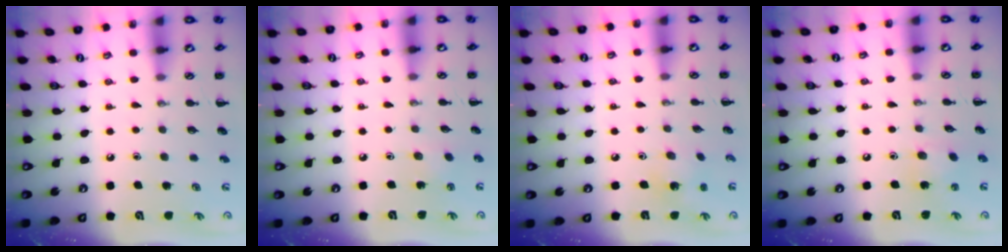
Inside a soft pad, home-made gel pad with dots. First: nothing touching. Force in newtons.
{"total": 2.1, "press": 2.0, "slide": 0.6}
{"total": 2.6, "press": 2.6, "slide": 0.5}
{"total": 5.5, "press": 5.3, "slide": 1.3}